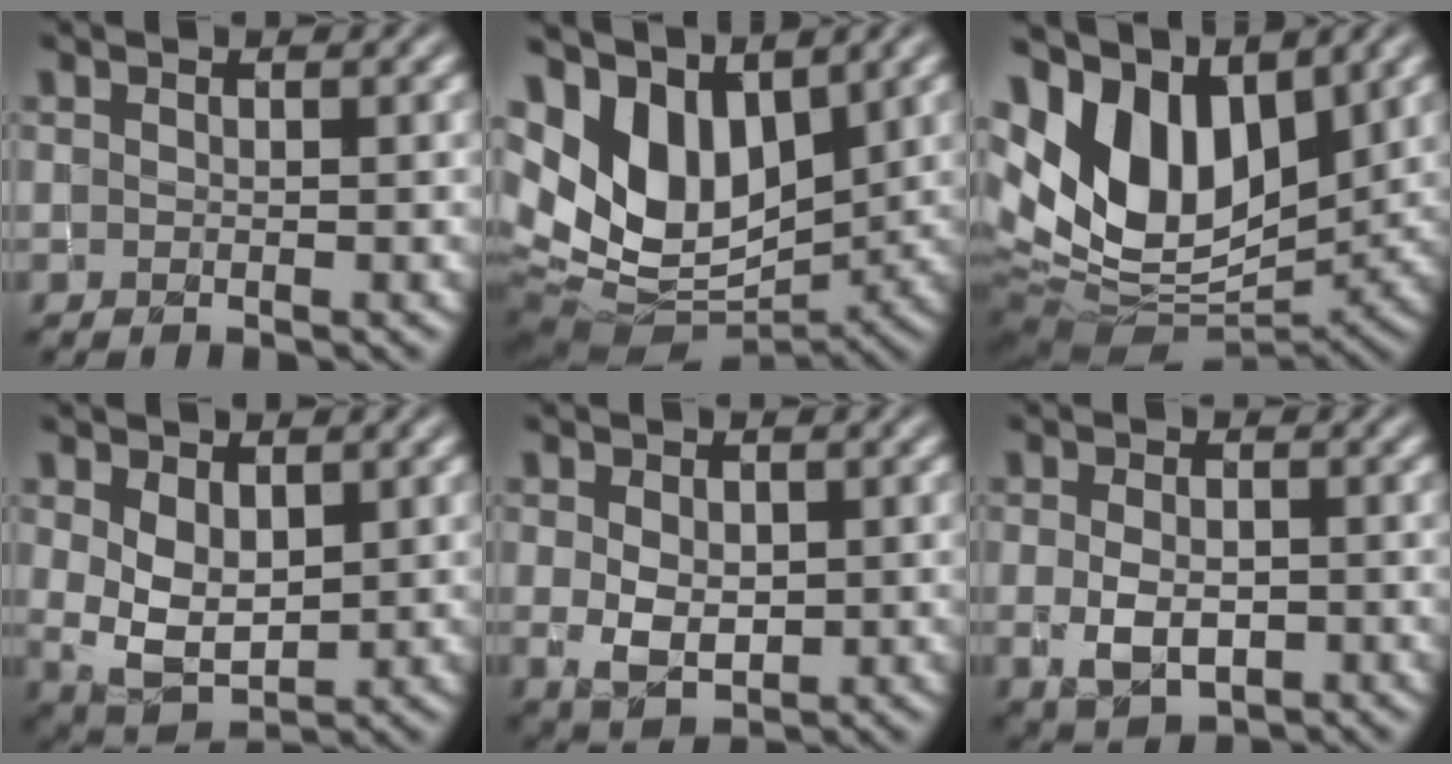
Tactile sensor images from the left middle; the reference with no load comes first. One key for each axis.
{"total": 10.2, "fx": 3.7, "fy": 6.8, "fz": 6.7, "tx": -0.146, "ty": 0.003, "tz": 0.073}
{"total": 12.5, "fx": 4.6, "fy": 7.8, "fz": 8.6, "tx": -0.178, "ty": 0.010, "tz": 0.087}
{"total": 4.1, "fx": 0.9, "fy": 2.7, "fz": 2.9, "tx": -0.065, "ty": -0.003, "tz": 0.027}
{"total": 3.0, "fx": 0.0, "fy": 2.3, "fz": 2.0, "tx": -0.040, "ty": 0.001, "tz": 0.005}
{"total": 3.1, "fx": -0.6, "fy": 2.1, "fz": 2.2, "tx": -0.047, "ty": -0.005, "tz": -0.008}